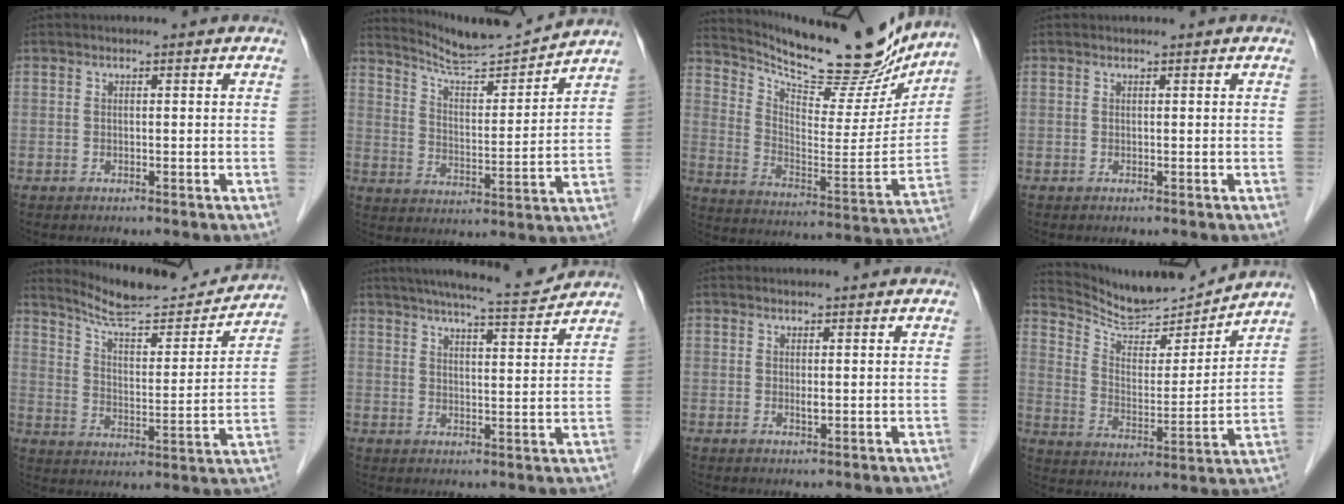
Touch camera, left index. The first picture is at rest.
{"total": 11.1, "force": [10.8, -1.3, 1.8], "torque": [-0.042, -0.010, 0.181]}
{"total": 23.1, "force": [20.6, 4.4, 9.4], "torque": [-0.158, -0.046, 0.298]}
{"total": 0.0}
{"total": 16.5, "force": [15.8, 1.7, 4.6], "torque": [-0.074, -0.021, 0.228]}
{"total": 11.1, "force": [10.2, 0.3, 4.5], "torque": [-0.070, 0.002, 0.140]}
{"total": 0.9, "force": [0.4, 0.3, 0.7], "torque": [-0.014, -0.003, 0.005]}
{"total": 12.9, "force": [12.6, 0.6, 2.2], "torque": [-0.049, -0.009, 0.214]}